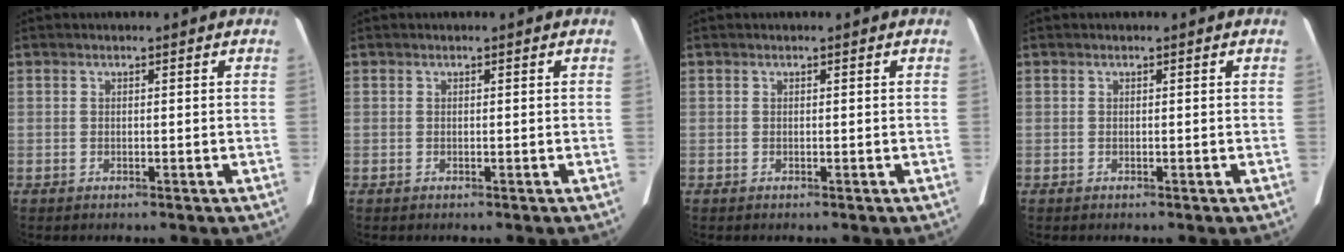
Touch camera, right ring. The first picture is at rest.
{"total": 0.0}
{"total": 0.0}
{"total": 0.0}